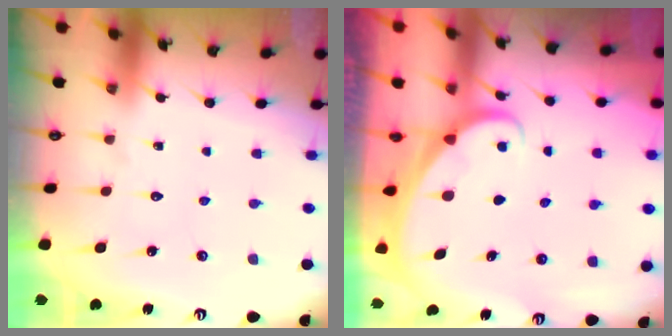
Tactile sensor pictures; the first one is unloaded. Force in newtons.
{"total": 1.8, "press": 1.8, "slide": 0.1}